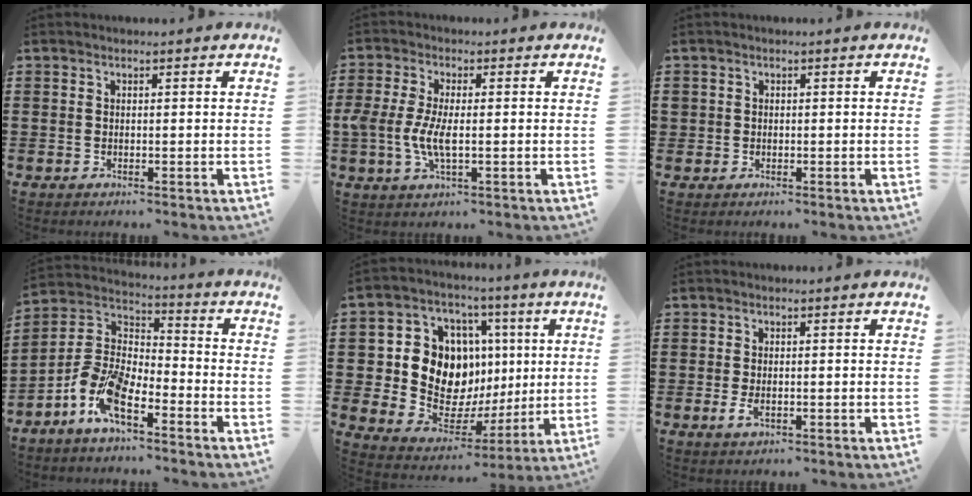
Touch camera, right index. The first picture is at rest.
{"total": 5.8, "force": [-0.9, 2.2, 5.3], "torque": [-0.120, -0.005, -0.023]}
{"total": 0.9, "force": [0.0, 0.9, 0.0], "torque": [-0.003, 0.004, -0.002]}
{"total": 10.1, "force": [-6.6, 3.4, 6.9], "torque": [-0.168, -0.006, -0.131]}
{"total": 12.9, "force": [2.2, 10.8, 6.7], "torque": [-0.139, -0.015, 0.050]}
{"total": 1.5, "force": [-0.3, 0.8, 1.3], "torque": [-0.024, 0.000, -0.006]}